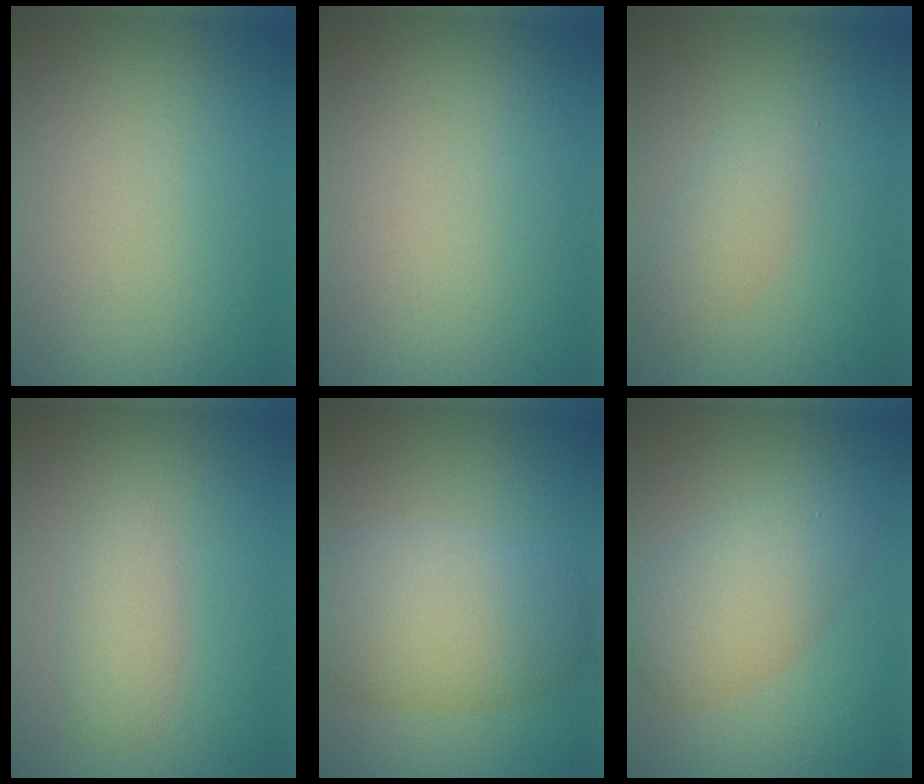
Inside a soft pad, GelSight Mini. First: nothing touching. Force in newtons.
{"total": 0.0}
{"total": 2.0, "press": 2.0, "slide": 0.1}
{"total": 2.1, "press": 2.1, "slide": 0.0}
{"total": 7.3, "press": 7.3, "slide": 0.3}
{"total": 4.6, "press": 4.6, "slide": 0.1}